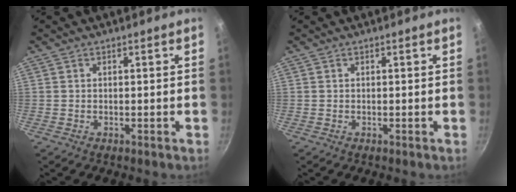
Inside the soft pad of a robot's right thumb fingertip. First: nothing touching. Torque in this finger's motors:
{"motor_torque": [-0.06, -0.06, 0.10, 0.00, 0.00]}